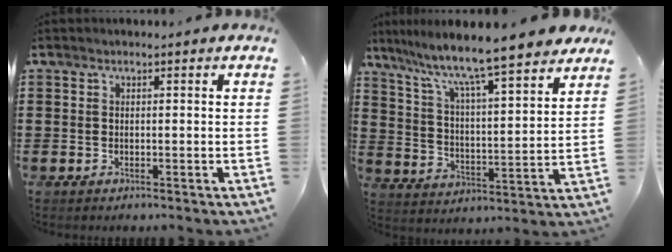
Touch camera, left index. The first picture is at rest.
{"total": 8.6, "force": [7.5, 0.3, 4.2], "torque": [-0.104, -0.057, 0.120]}